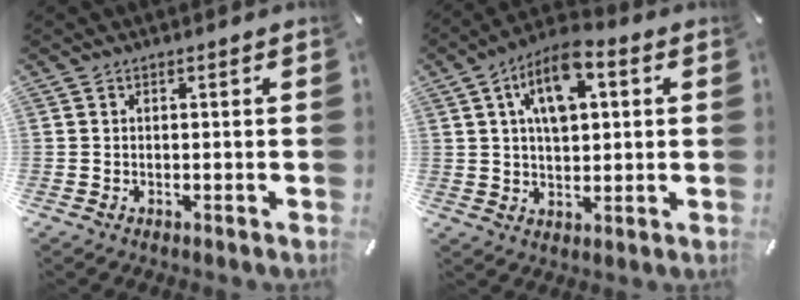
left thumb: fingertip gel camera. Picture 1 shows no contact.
{"total": 10.7, "force": [3.8, 6.1, 7.9], "torque": [-0.132, -0.001, 0.067]}